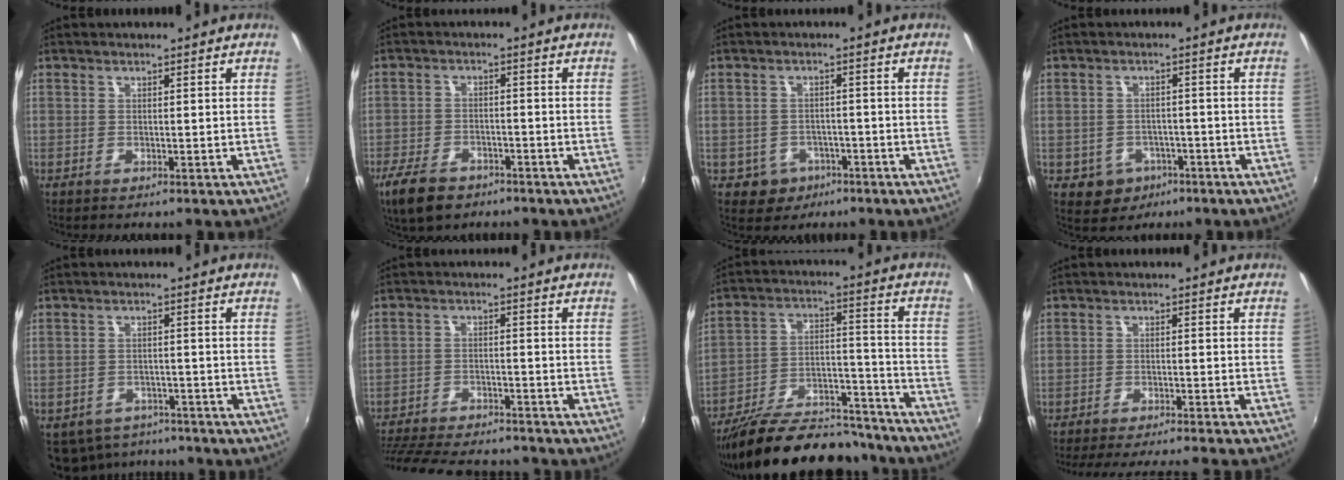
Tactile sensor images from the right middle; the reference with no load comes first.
{"total": 8.7, "force": [-6.0, 4.5, 4.4], "torque": [-0.117, -0.013, -0.109]}
{"total": 4.9, "force": [-2.3, 4.2, 1.0], "torque": [-0.033, 0.006, -0.025]}
{"total": 5.6, "force": [-2.5, 4.8, 1.5], "torque": [-0.043, 0.003, -0.024]}
{"total": 9.2, "force": [-6.8, 5.4, 3.0], "torque": [-0.082, -0.010, -0.089]}
{"total": 18.0, "force": [-15.5, 5.0, 7.6], "torque": [-0.170, -0.022, -0.232]}
{"total": 25.3, "force": [-21.2, 8.1, 11.2], "torque": [-0.201, 0.014, -0.300]}
{"total": 12.0, "force": [-10.8, -0.1, 5.3], "torque": [-0.113, -0.015, -0.161]}